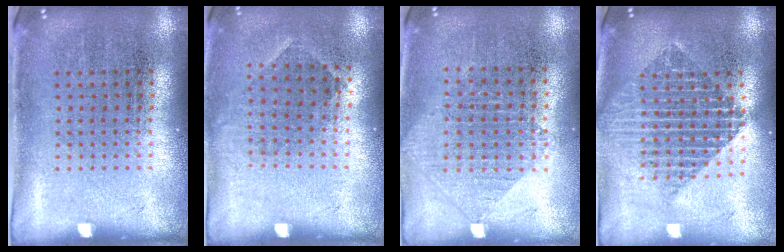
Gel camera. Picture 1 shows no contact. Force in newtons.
{"total": 0.8, "press": 0.7, "slide": 0.5}
{"total": 0.9, "press": 0.9, "slide": 0.2}
{"total": 2.1, "press": 1.7, "slide": 1.2}